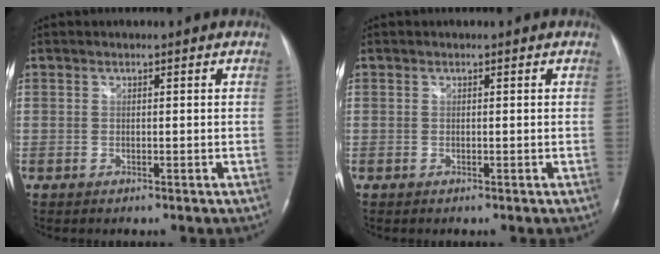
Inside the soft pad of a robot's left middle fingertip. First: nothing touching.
{"total": 0.0}